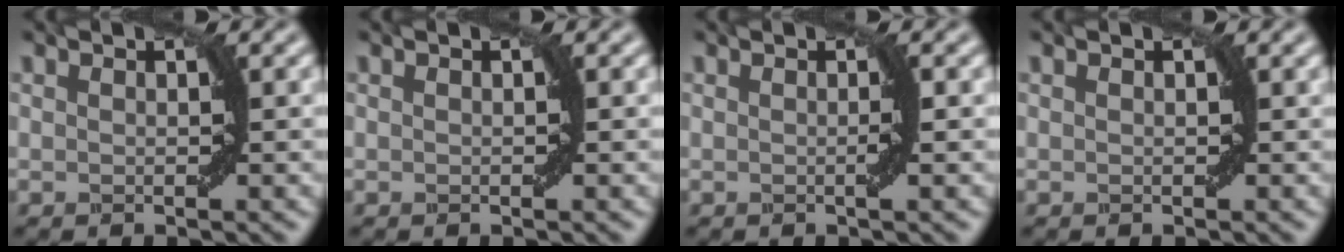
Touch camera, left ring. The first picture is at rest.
{"total": 0.0}
{"total": 0.9, "force": [-0.1, -0.1, 0.9], "torque": [-0.017, 0.000, -0.003]}
{"total": 0.0}